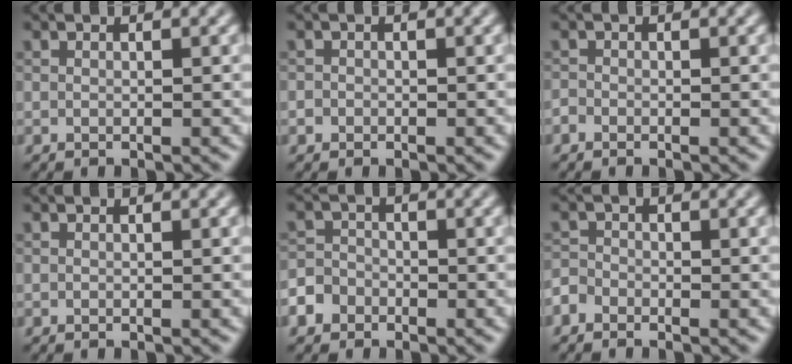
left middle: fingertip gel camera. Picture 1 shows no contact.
{"total": 0.7, "force": [-0.3, 0.6, 0.0], "torque": [0.003, -0.003, -0.005]}
{"total": 0.6, "force": [-0.5, 0.3, 0.1], "torque": [0.000, -0.001, -0.011]}
{"total": 0.0}
{"total": 3.6, "force": [-2.2, 2.8, 0.8], "torque": [0.000, -0.007, -0.045]}
{"total": 1.4, "force": [-1.1, 0.8, 0.3], "torque": [-0.006, 0.003, -0.026]}